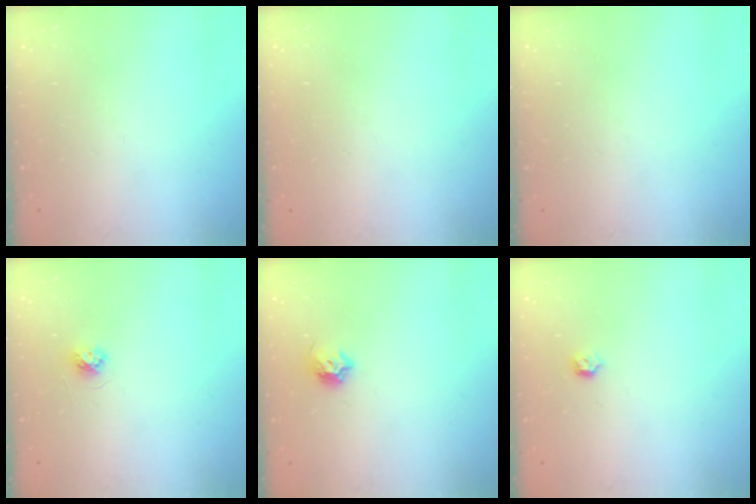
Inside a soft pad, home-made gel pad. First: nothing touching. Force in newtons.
{"total": 0.7, "press": 0.7, "slide": 0.1}
{"total": 0.0}
{"total": 3.7, "press": 3.6, "slide": 0.4}
{"total": 5.1, "press": 5.0, "slide": 1.0}
{"total": 4.0, "press": 3.9, "slide": 0.7}